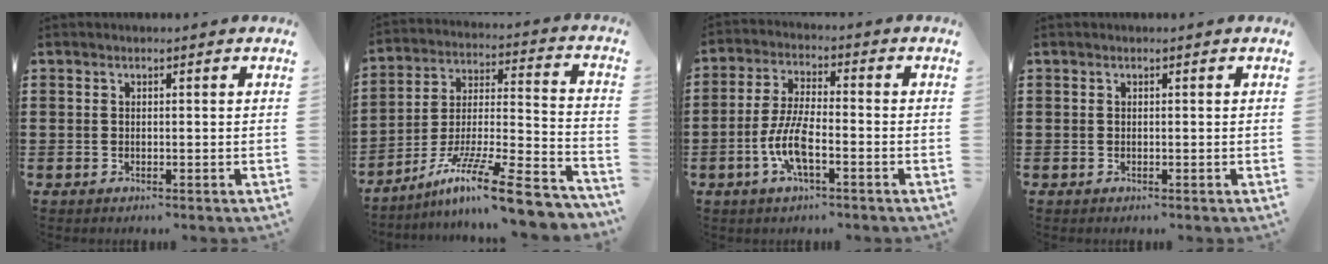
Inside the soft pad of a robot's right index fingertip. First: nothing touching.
{"total": 13.7, "force": [-10.3, 1.6, 8.9], "torque": [-0.141, 0.019, -0.188]}
{"total": 7.4, "force": [-2.6, 2.1, 6.6], "torque": [-0.158, -0.016, -0.056]}
{"total": 0.0}